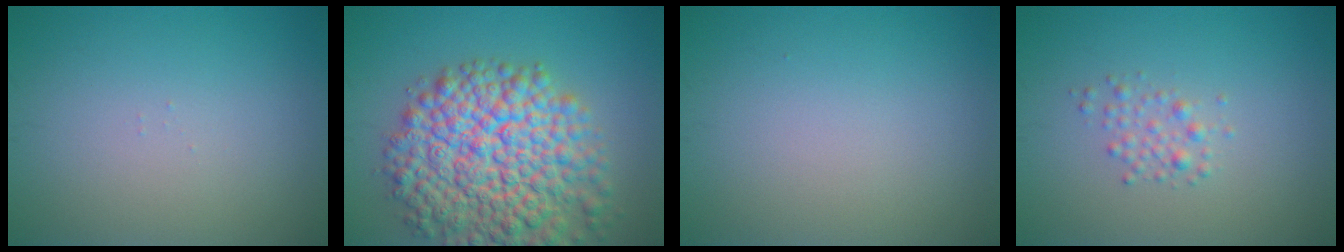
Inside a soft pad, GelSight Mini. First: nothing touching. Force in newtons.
{"total": 11.8, "press": 11.7, "slide": 0.6}
{"total": 0.0}
{"total": 1.5, "press": 1.5, "slide": 0.0}